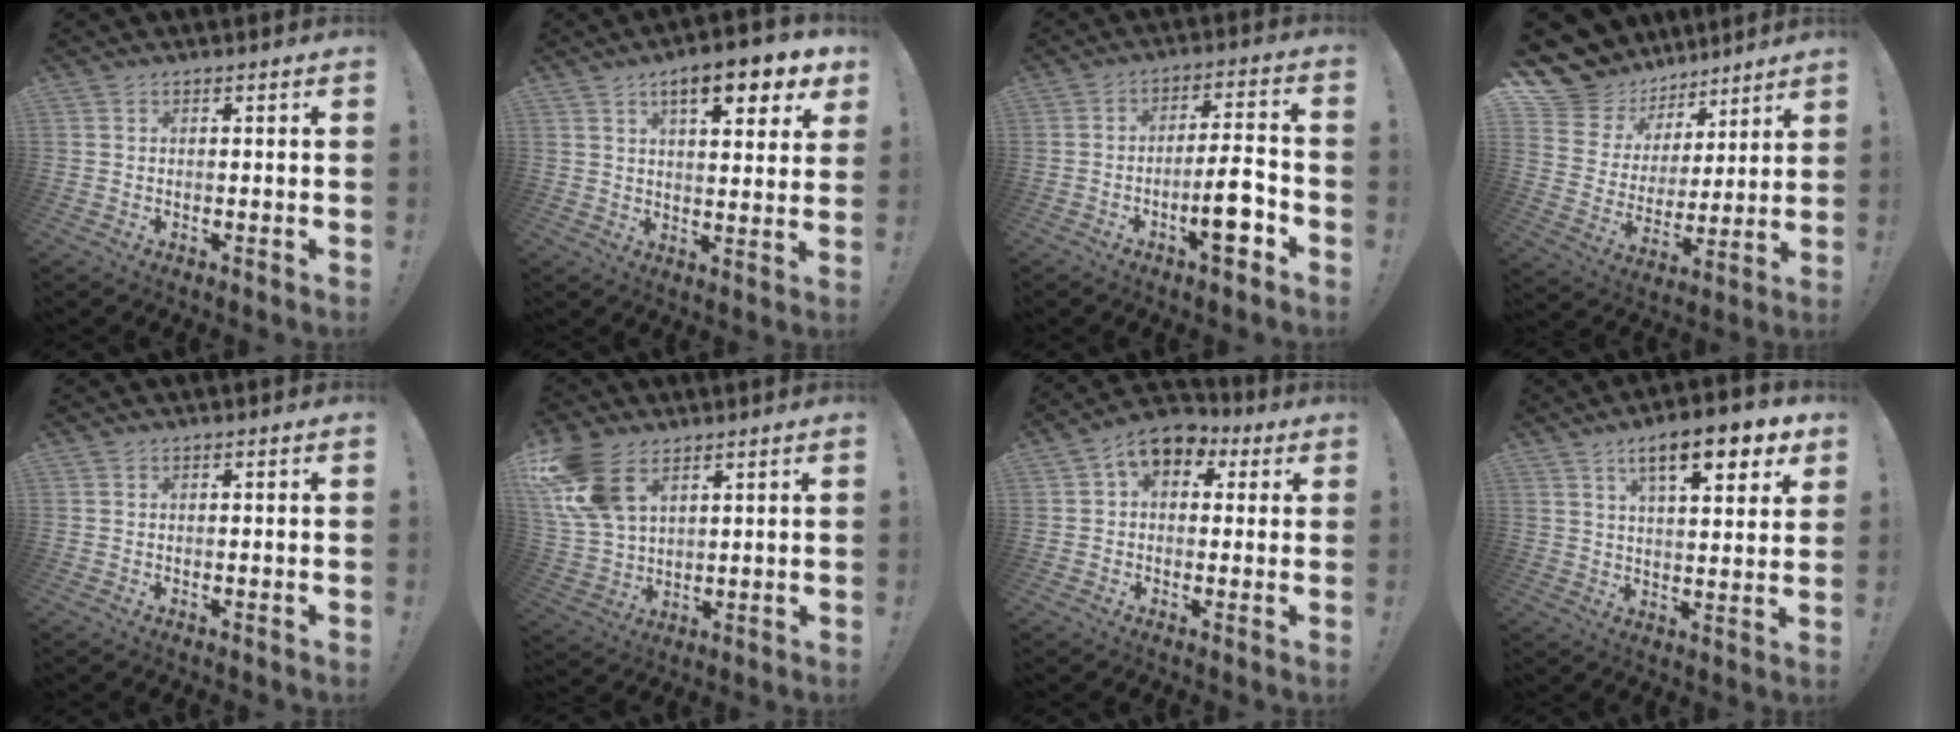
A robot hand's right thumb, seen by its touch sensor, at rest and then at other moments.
{"total": 11.2, "force": [6.3, 3.2, 8.7], "torque": [-0.123, -0.028, 0.098]}
{"total": 11.6, "force": [-5.1, 2.9, 10.1], "torque": [-0.145, 0.021, -0.087]}
{"total": 13.1, "force": [9.3, 9.0, 2.1], "torque": [-0.052, -0.074, 0.191]}
{"total": 0.0}
{"total": 14.8, "force": [8.0, 8.8, 8.8], "torque": [-0.178, -0.034, 0.154]}
{"total": 7.9, "force": [3.2, 5.6, 4.6], "torque": [-0.069, -0.007, 0.065]}
{"total": 13.4, "force": [7.1, 3.9, 10.6], "torque": [-0.159, -0.027, 0.109]}